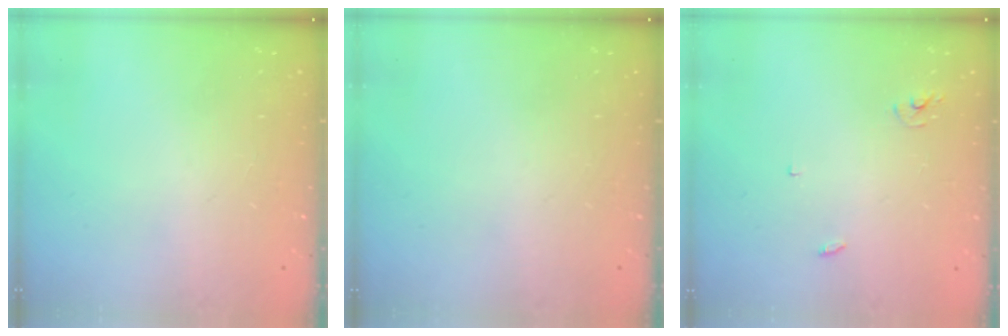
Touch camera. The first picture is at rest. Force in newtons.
{"total": 0.0}
{"total": 2.5, "press": 2.5, "slide": 0.1}